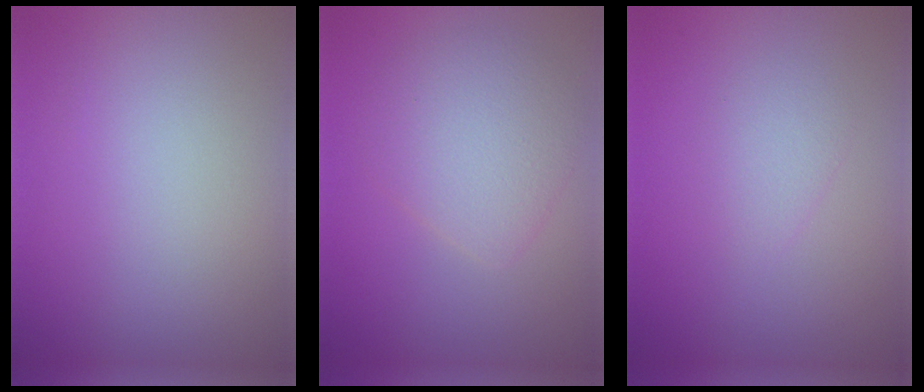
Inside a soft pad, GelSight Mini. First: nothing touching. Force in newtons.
{"total": 3.9, "press": 3.9, "slide": 0.2}
{"total": 1.4, "press": 1.4, "slide": 0.0}